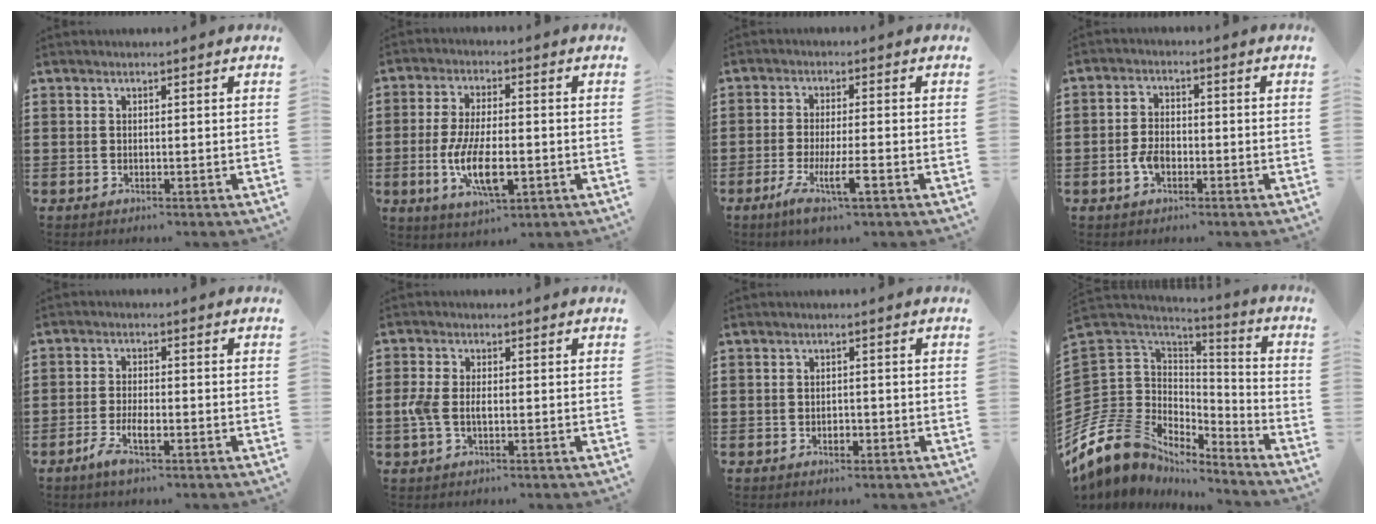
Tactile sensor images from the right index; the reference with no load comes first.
{"total": 9.8, "force": [-2.5, 3.9, 8.7], "torque": [-0.191, -0.015, -0.046]}
{"total": 6.2, "force": [-2.8, 0.7, 5.4], "torque": [-0.107, -0.014, -0.052]}
{"total": 3.7, "force": [-1.4, 2.3, 2.6], "torque": [-0.061, -0.001, -0.029]}
{"total": 3.7, "force": [-2.0, 1.1, 2.9], "torque": [-0.065, -0.002, -0.040]}
{"total": 3.3, "force": [-0.5, 1.8, 2.7], "torque": [-0.066, -0.001, -0.013]}
{"total": 1.4, "force": [-0.6, 0.9, 0.9], "torque": [-0.018, 0.000, -0.012]}
{"total": 12.0, "force": [-7.1, 9.1, 3.5], "torque": [-0.133, -0.001, -0.137]}